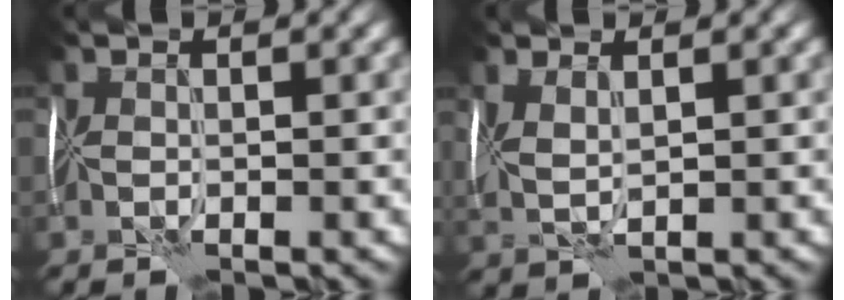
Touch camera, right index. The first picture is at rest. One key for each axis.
{"total": 1.9, "fx": 1.3, "fy": 0.4, "fz": 1.4, "tx": -0.037, "ty": 0.005, "tz": 0.029}